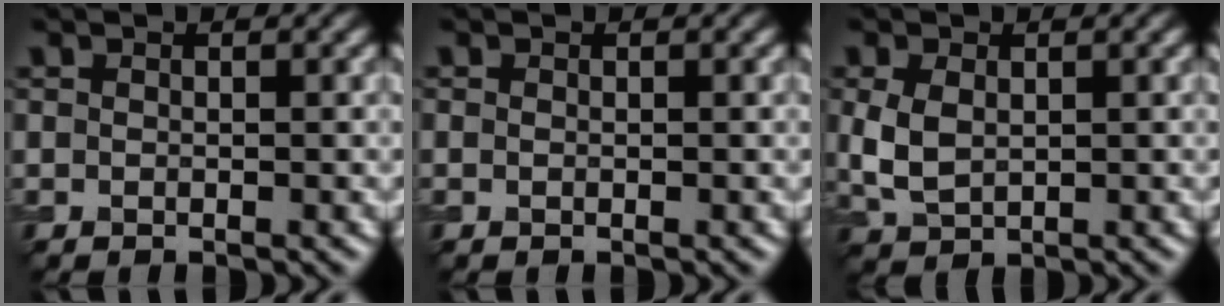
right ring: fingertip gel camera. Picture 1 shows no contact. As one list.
[{"total": 0.0}, {"total": 3.2, "force": [0.4, 2.2, 2.3], "torque": [-0.064, -0.002, 0.013]}]